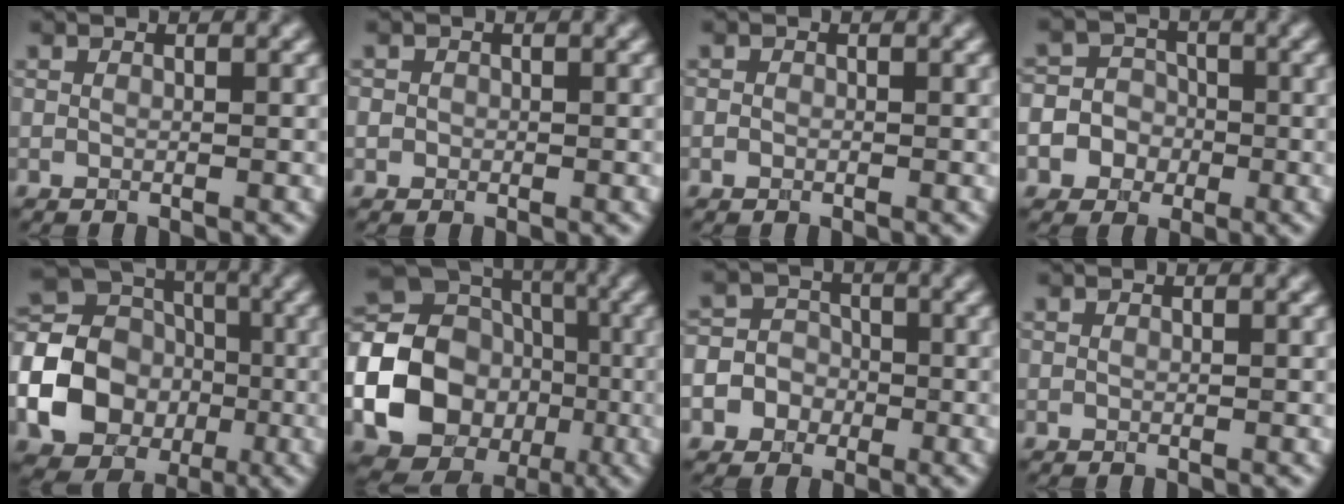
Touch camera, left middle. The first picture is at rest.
{"total": 1.0, "force": [0.0, 1.0, 0.2], "torque": [0.004, -0.004, -0.002]}
{"total": 0.5, "force": [-0.2, 0.4, 0.1], "torque": [0.000, -0.003, -0.004]}
{"total": 8.7, "force": [-3.2, 7.9, 1.7], "torque": [-0.039, -0.012, -0.083]}
{"total": 13.6, "force": [-2.9, 11.8, 6.0], "torque": [-0.125, -0.013, -0.077]}
{"total": 22.5, "force": [-5.6, 20.3, 7.8], "torque": [-0.192, -0.023, -0.128]}
{"total": 7.8, "force": [-3.1, 7.0, 1.6], "torque": [-0.025, -0.005, -0.083]}
{"total": 0.0}